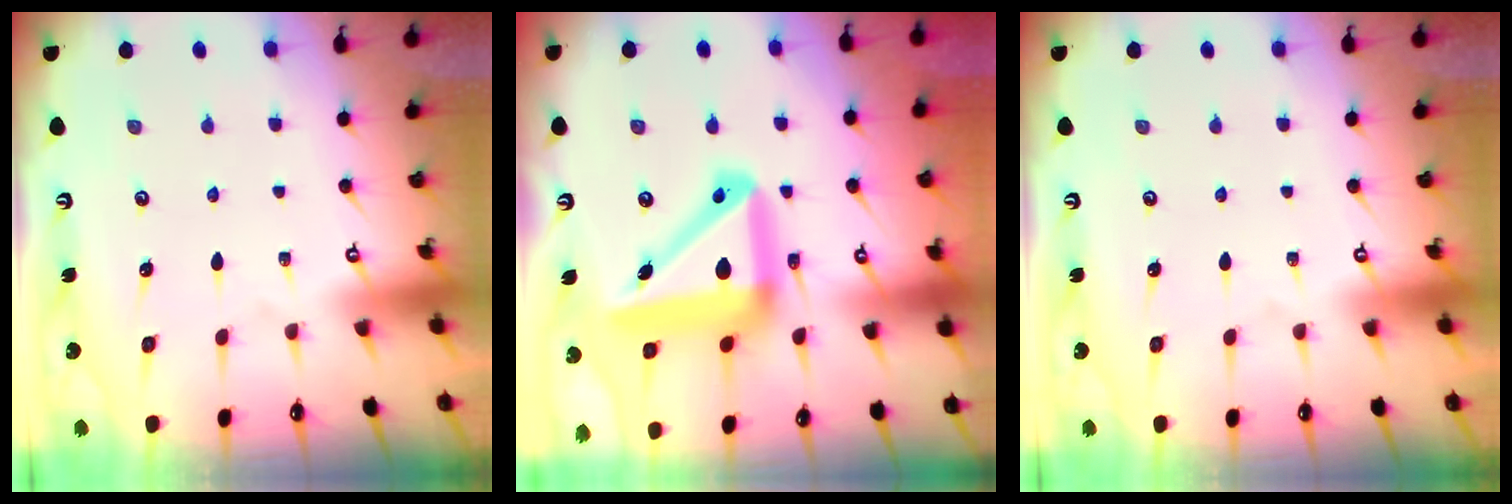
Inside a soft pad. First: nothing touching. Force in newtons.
{"total": 19.5, "press": 19.3, "slide": 3.0}
{"total": 0.0}